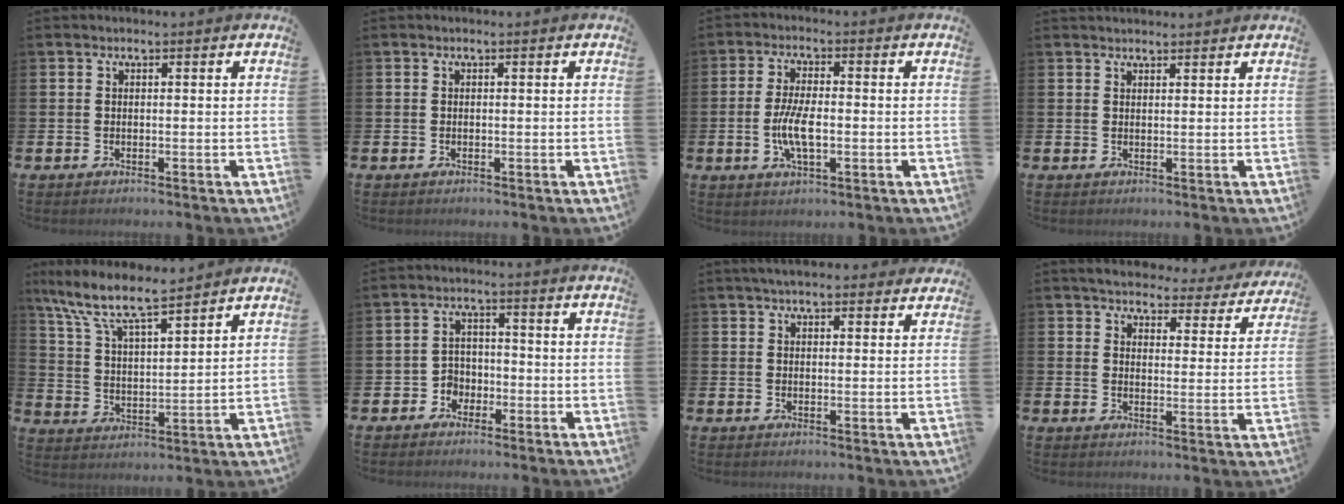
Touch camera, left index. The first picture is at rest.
{"total": 0.0}
{"total": 5.5, "force": [-0.9, 2.1, 5.0], "torque": [-0.098, 0.000, -0.021]}
{"total": 1.4, "force": [1.4, 0.2, 0.1], "torque": [0.005, -0.003, 0.023]}
{"total": 9.3, "force": [8.2, 1.7, 4.1], "torque": [-0.115, -0.044, 0.145]}
{"total": 3.2, "force": [-1.9, 2.5, 0.5], "torque": [-0.024, 0.006, -0.044]}
{"total": 3.4, "force": [3.1, 0.9, 1.2], "torque": [-0.028, -0.004, 0.057]}
{"total": 4.3, "force": [3.9, 1.4, 0.9], "torque": [-0.037, -0.025, 0.066]}